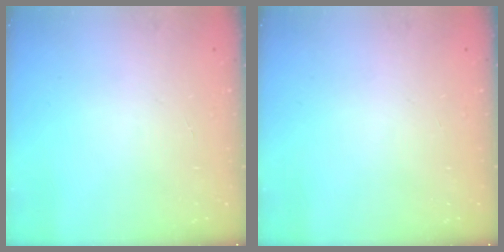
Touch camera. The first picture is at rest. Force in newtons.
{"total": 0.0}